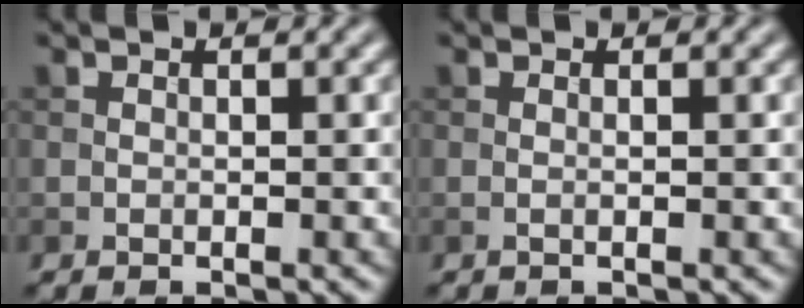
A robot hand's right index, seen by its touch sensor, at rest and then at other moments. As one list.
[{"total": 0.7, "force": [0.0, 0.2, 0.7], "torque": [-0.009, -0.001, -0.004]}]